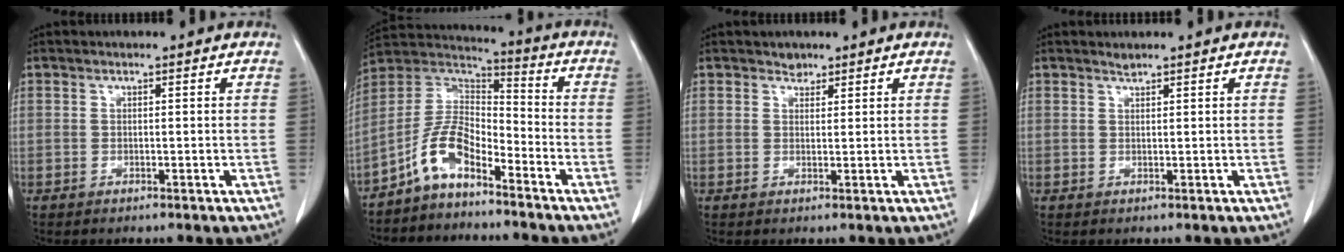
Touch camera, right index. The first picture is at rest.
{"total": 9.0, "force": [-5.9, 3.6, 5.7], "torque": [-0.126, 0.028, -0.120]}
{"total": 1.3, "force": [1.0, 0.8, 0.0], "torque": [0.005, -0.004, 0.013]}
{"total": 0.7, "force": [0.7, 0.0, 0.0], "torque": [-0.005, 0.000, 0.014]}